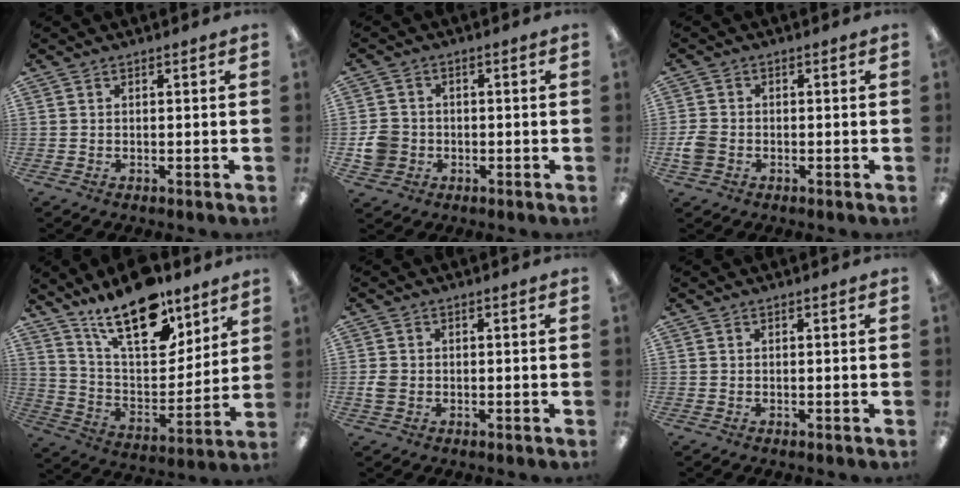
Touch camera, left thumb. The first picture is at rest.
{"total": 5.9, "force": [-1.4, 5.3, 2.0], "torque": [-0.042, 0.011, -0.023]}
{"total": 4.3, "force": [-1.3, 3.3, 2.3], "torque": [-0.042, 0.009, -0.022]}
{"total": 20.5, "force": [14.7, 8.3, 11.6], "torque": [-0.203, -0.085, 0.257]}
{"total": 2.5, "force": [-0.3, 2.1, 1.3], "torque": [-0.023, 0.005, -0.006]}
{"total": 0.0}